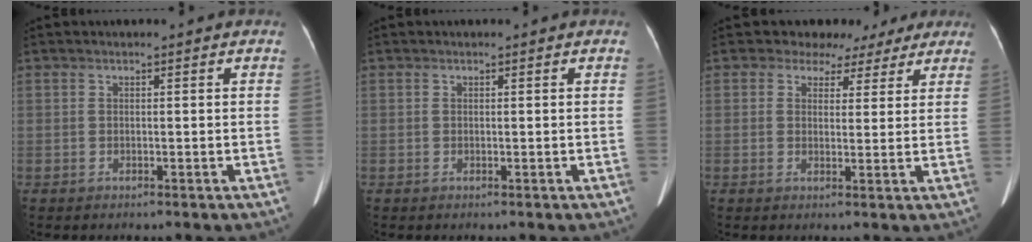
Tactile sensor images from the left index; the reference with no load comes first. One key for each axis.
{"total": 0.0}
{"total": 6.8, "fx": 5.2, "fy": 4.3, "fz": 0.6, "tx": 0.006, "ty": 0.012, "tz": 0.046}